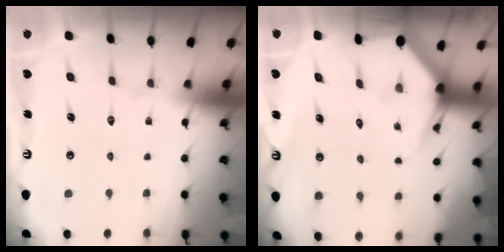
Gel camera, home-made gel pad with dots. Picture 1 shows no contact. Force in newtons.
{"total": 3.5, "press": 3.4, "slide": 0.4}